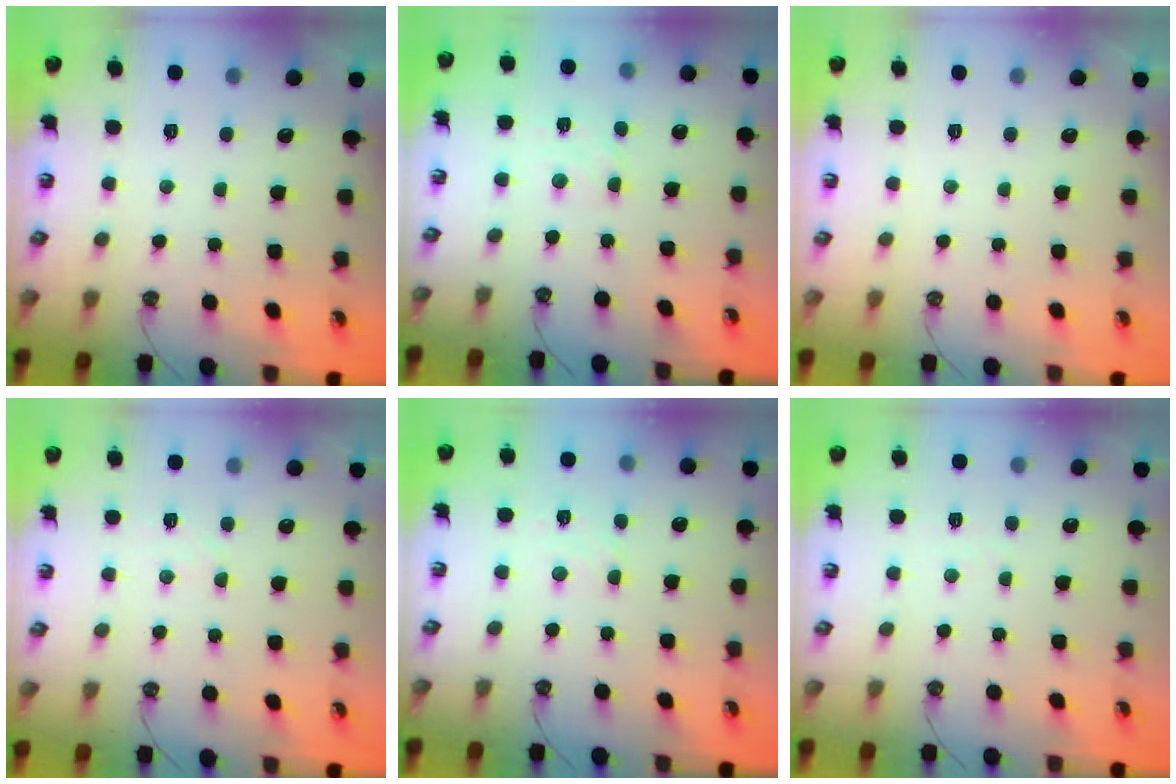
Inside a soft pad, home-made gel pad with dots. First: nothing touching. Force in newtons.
{"total": 2.9, "press": 2.9, "slide": 0.5}
{"total": 0.0}
{"total": 4.5, "press": 4.5, "slide": 0.7}
{"total": 3.6, "press": 3.5, "slide": 0.6}
{"total": 2.3, "press": 2.2, "slide": 0.4}